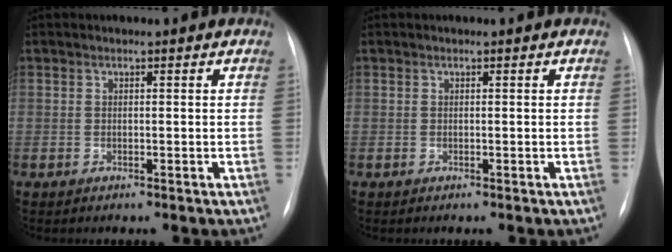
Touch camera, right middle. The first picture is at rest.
{"total": 0.0}